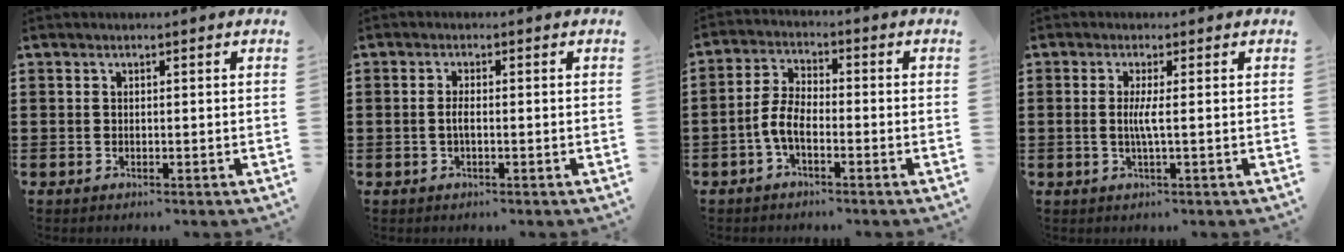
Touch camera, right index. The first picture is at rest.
{"total": 1.7, "force": [-0.4, 0.4, 1.6], "torque": [-0.039, -0.002, -0.009]}
{"total": 4.8, "force": [-2.1, 1.9, 3.8], "torque": [-0.094, 0.000, -0.046]}
{"total": 3.2, "force": [-0.5, 0.0, 3.1], "torque": [-0.072, -0.011, -0.015]}